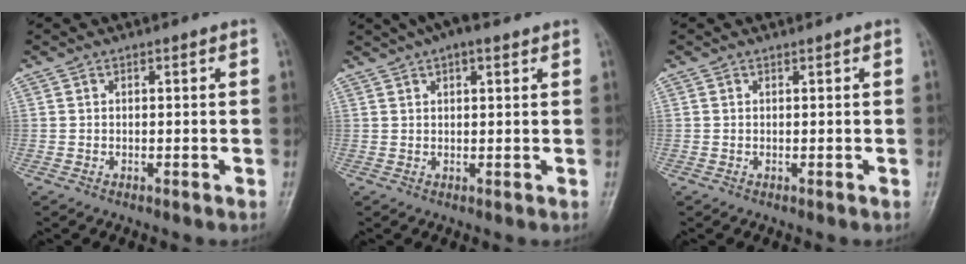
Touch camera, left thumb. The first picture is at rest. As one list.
[{"total": 6.1, "force": [3.8, 2.3, 4.2], "torque": [-0.064, 0.015, 0.057]}, {"total": 0.0}]